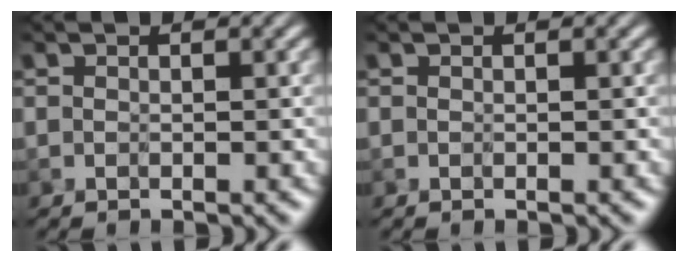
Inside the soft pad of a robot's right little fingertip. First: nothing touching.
{"total": 0.0}